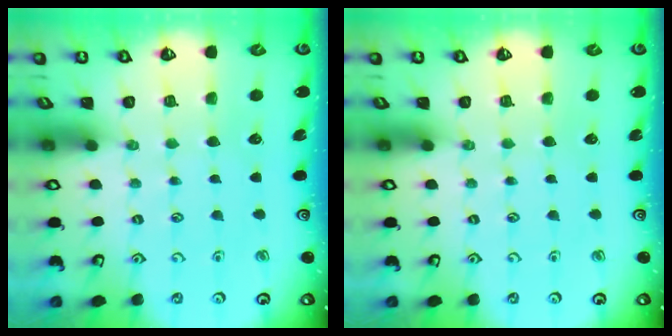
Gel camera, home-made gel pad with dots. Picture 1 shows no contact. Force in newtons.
{"total": 0.0}